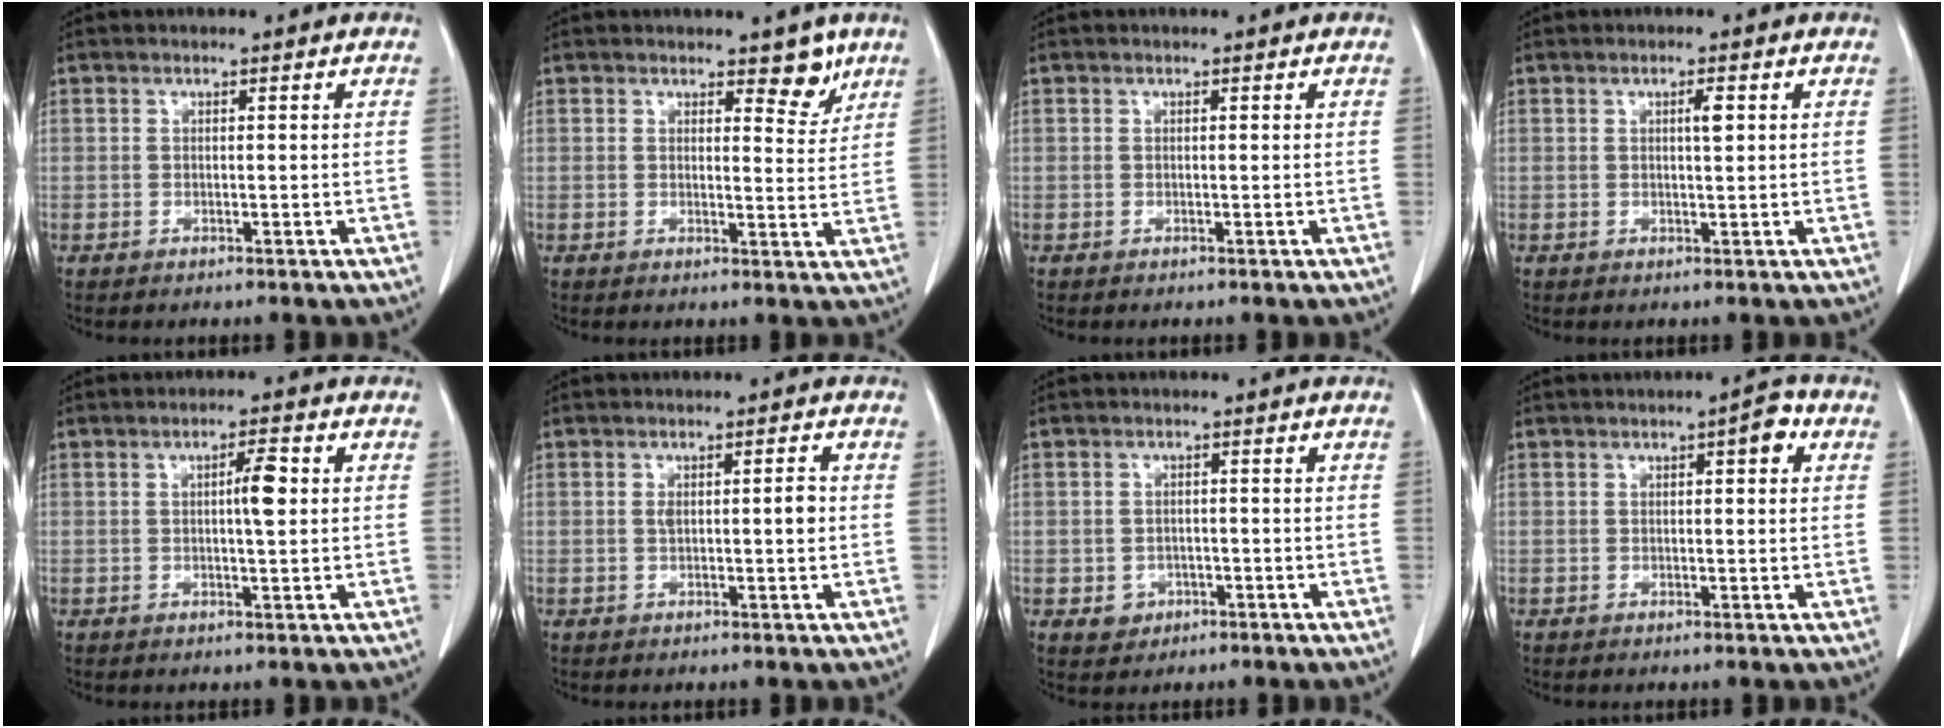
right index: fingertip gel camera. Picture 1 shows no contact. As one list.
[{"total": 2.7, "force": [2.2, 0.6, 1.4], "torque": [-0.017, -0.014, 0.031]}, {"total": 0.0}, {"total": 1.7, "force": [0.5, 0.2, 1.6], "torque": [-0.028, 0.002, 0.007]}, {"total": 3.7, "force": [0.5, 0.4, 3.6], "torque": [-0.059, 0.001, 0.006]}, {"total": 3.0, "force": [0.2, 0.7, 2.9], "torque": [-0.049, 0.007, 0.005]}, {"total": 2.8, "force": [-1.0, 2.6, 0.6], "torque": [-0.001, 0.008, -0.007]}, {"total": 3.0, "force": [1.1, 0.8, 2.7], "torque": [-0.033, 0.008, 0.011]}]